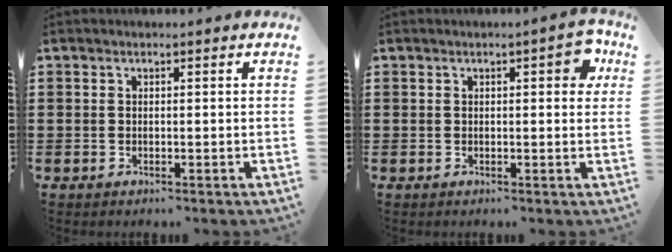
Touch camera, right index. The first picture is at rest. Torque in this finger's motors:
{"motor_torque": [0.67, -0.03, 0.12, 0.04]}